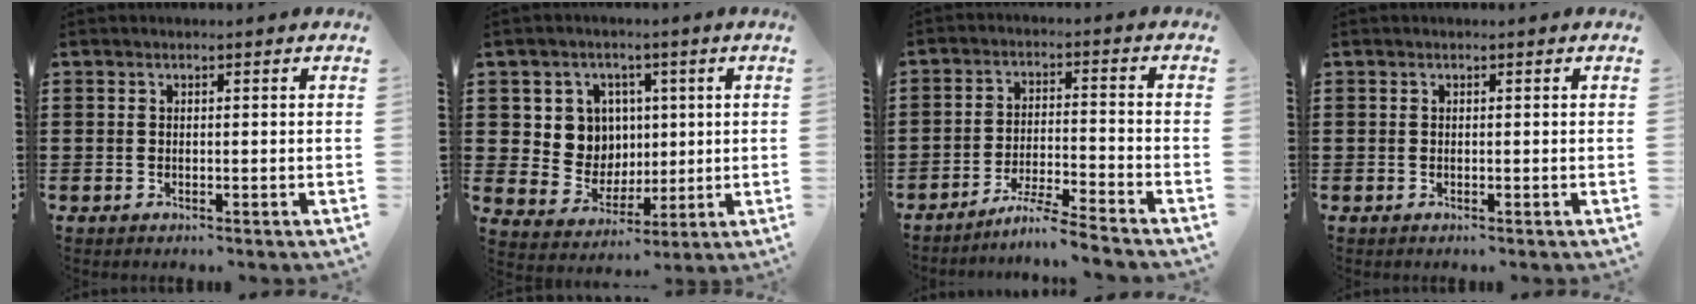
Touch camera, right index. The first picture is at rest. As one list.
[{"total": 7.6, "force": [2.1, 7.2, 1.6], "torque": [-0.062, 0.007, 0.043]}, {"total": 5.5, "force": [-5.1, -0.7, 1.9], "torque": [-0.047, -0.015, -0.103]}, {"total": 0.0}]